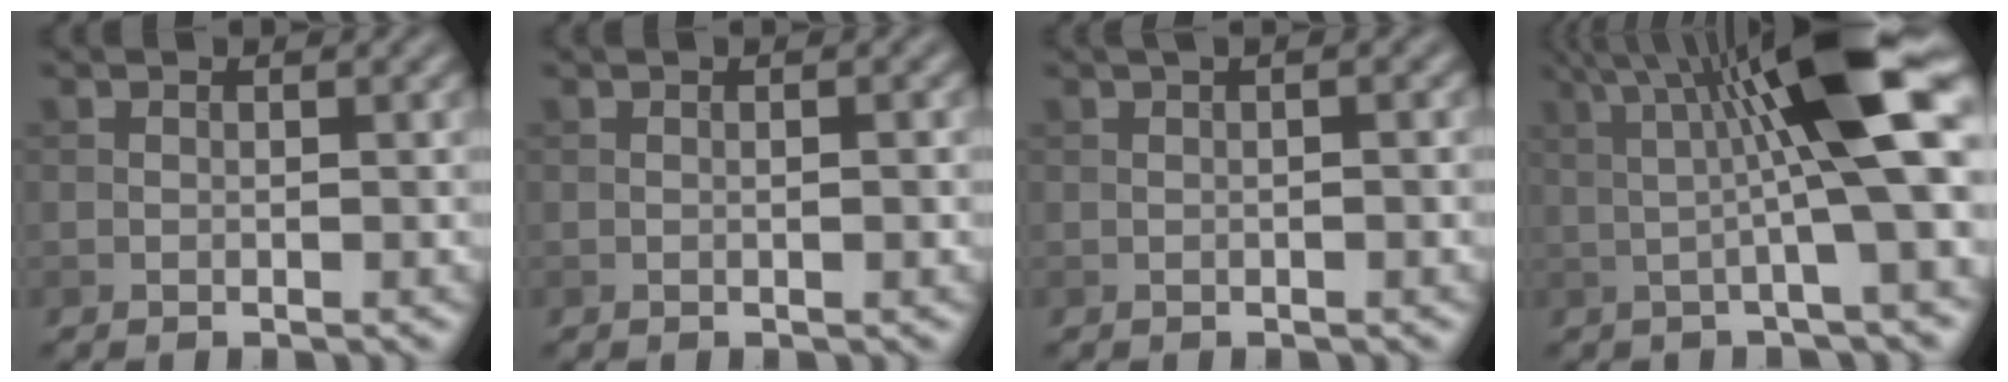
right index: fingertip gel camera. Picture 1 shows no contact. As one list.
[{"total": 0.9, "force": [0.0, 0.1, 0.9], "torque": [-0.014, 0.001, 0.001]}, {"total": 3.0, "force": [1.1, 1.2, 2.5], "torque": [-0.015, 0.008, -0.005]}, {"total": 10.9, "force": [2.3, 1.6, 10.5], "torque": [-0.154, 0.010, 0.038]}]